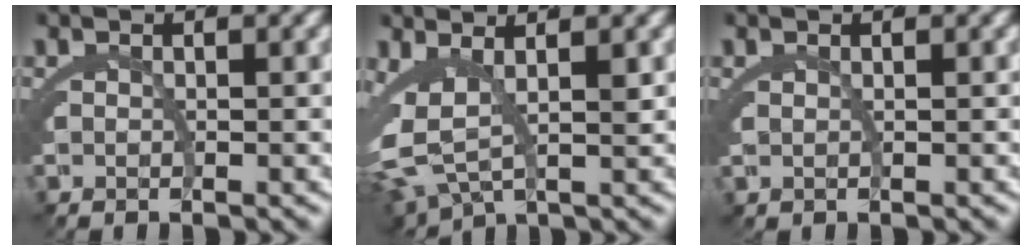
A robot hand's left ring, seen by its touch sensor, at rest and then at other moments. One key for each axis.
{"total": 7.0, "fx": 0.3, "fy": 5.1, "fz": 4.8, "tx": -0.126, "ty": -0.028, "tz": 0.016}
{"total": 0.0}